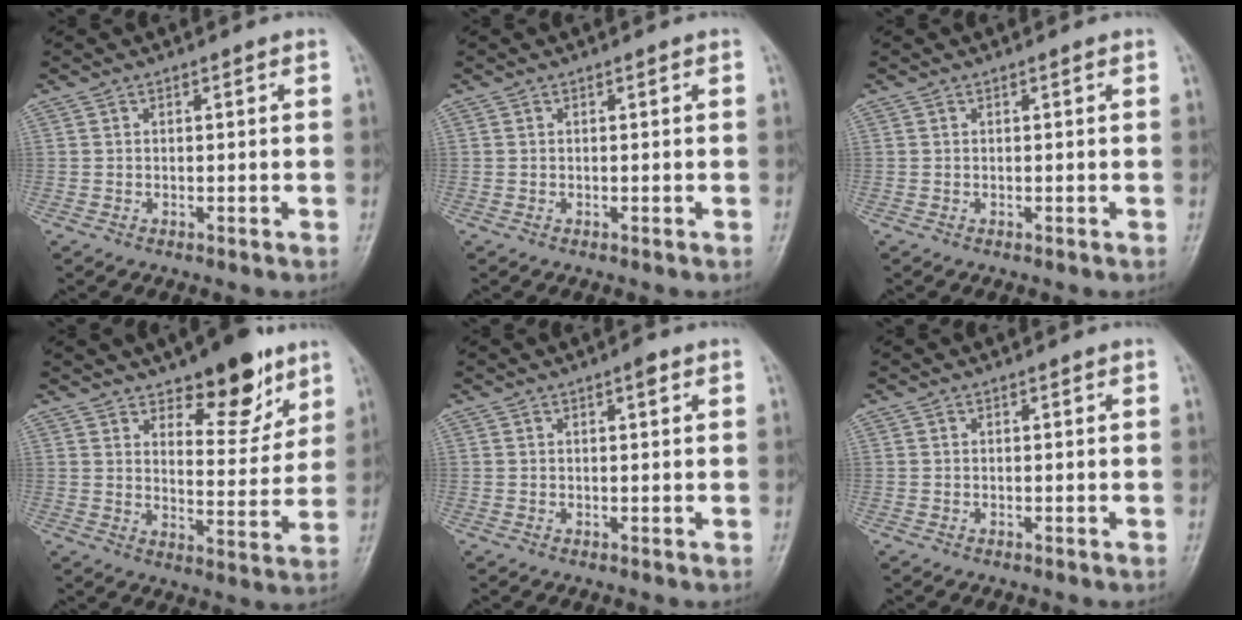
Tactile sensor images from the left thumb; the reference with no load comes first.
{"total": 0.0}
{"total": 0.0}
{"total": 12.3, "force": [8.3, 5.3, 7.3], "torque": [-0.064, -0.056, 0.126]}
{"total": 1.5, "force": [0.8, 0.5, 1.2], "torque": [-0.015, 0.001, 0.008]}
{"total": 0.0}